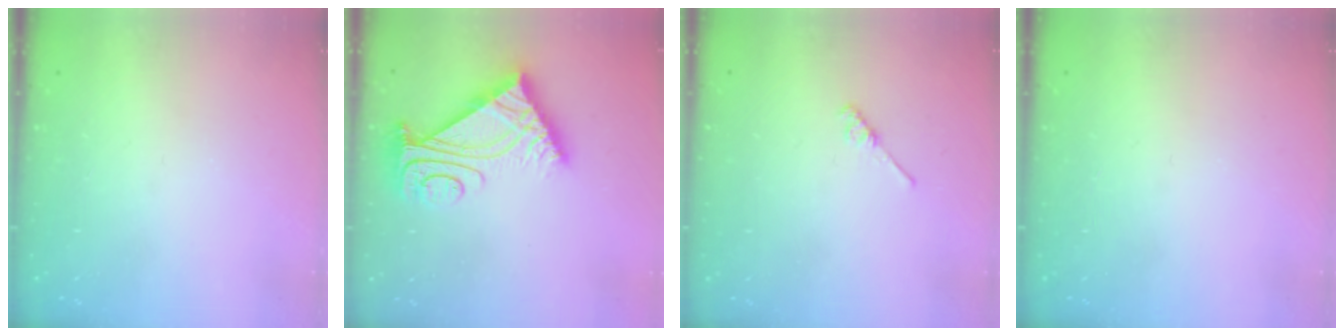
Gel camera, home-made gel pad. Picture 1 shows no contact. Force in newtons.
{"total": 8.6, "press": 8.5, "slide": 1.0}
{"total": 2.7, "press": 2.7, "slide": 0.4}
{"total": 0.0}